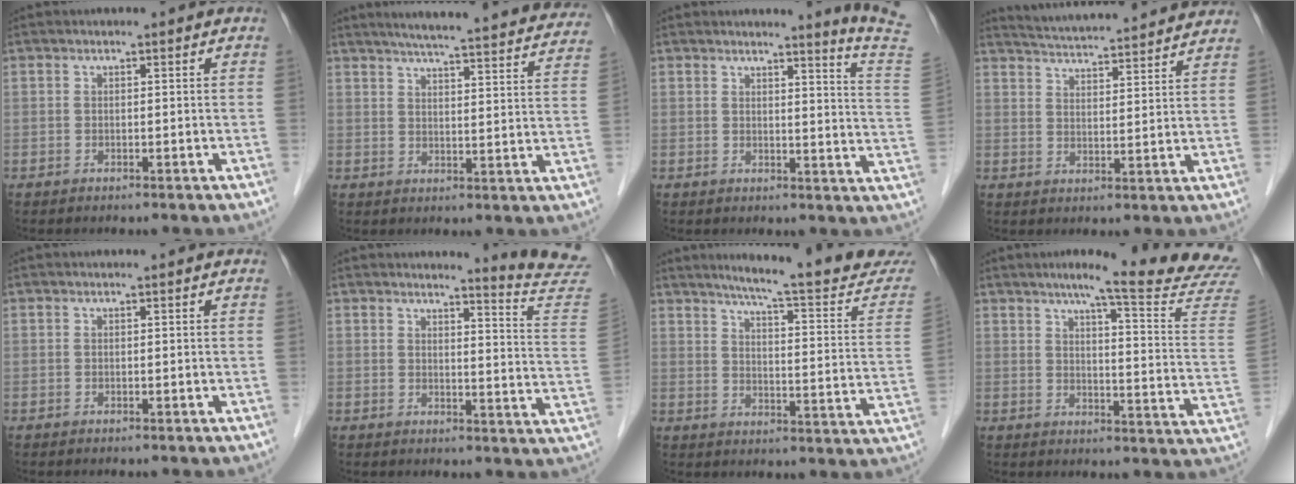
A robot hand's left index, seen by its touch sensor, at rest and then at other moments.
{"total": 26.6, "force": [24.3, 2.0, 10.6], "torque": [-0.152, -0.031, 0.290]}
{"total": 8.2, "force": [7.3, -3.0, 2.3], "torque": [-0.036, -0.093, 0.069]}
{"total": 18.7, "force": [17.6, 1.3, 6.2], "torque": [-0.102, 0.016, 0.238]}
{"total": 0.0}
{"total": 10.3, "force": [10.0, -2.4, 1.0], "torque": [-0.023, -0.106, 0.103]}
{"total": 19.4, "force": [17.2, 0.1, 8.8], "torque": [-0.119, -0.065, 0.208]}
{"total": 19.1, "force": [16.3, -1.4, 9.8], "torque": [-0.130, -0.071, 0.190]}